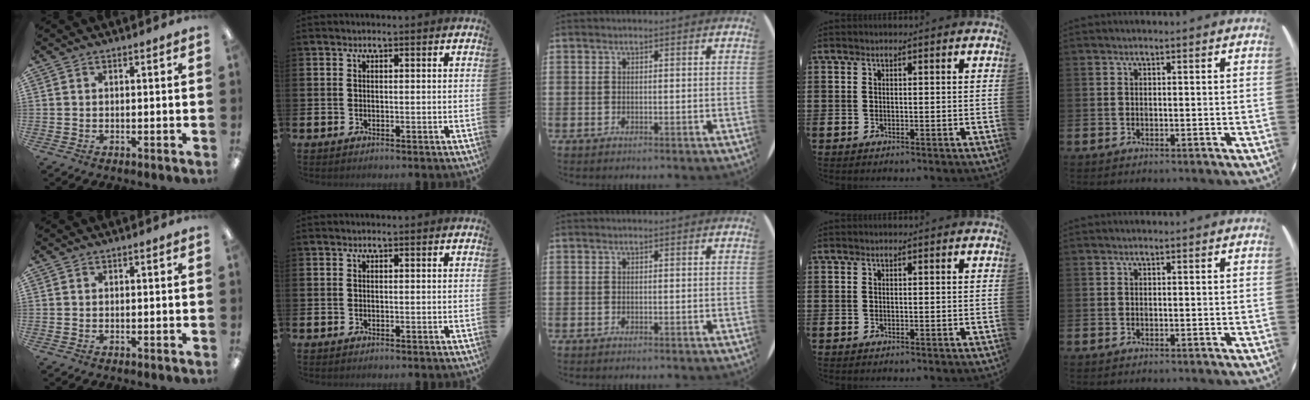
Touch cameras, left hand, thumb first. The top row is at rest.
{}